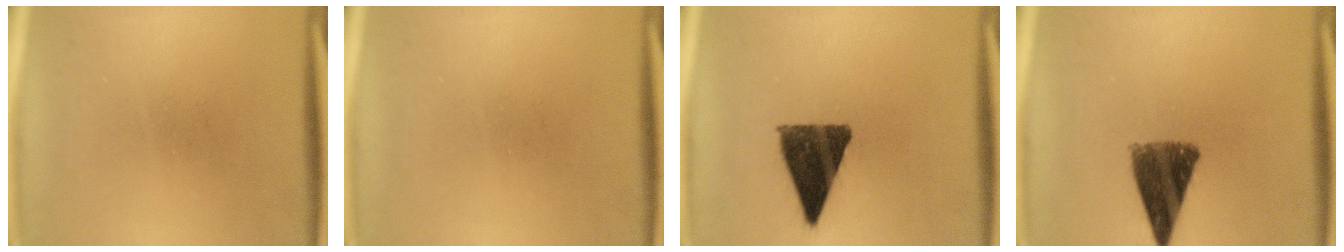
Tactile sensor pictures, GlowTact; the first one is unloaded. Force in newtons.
{"total": 0.0}
{"total": 11.9}
{"total": 9.6}